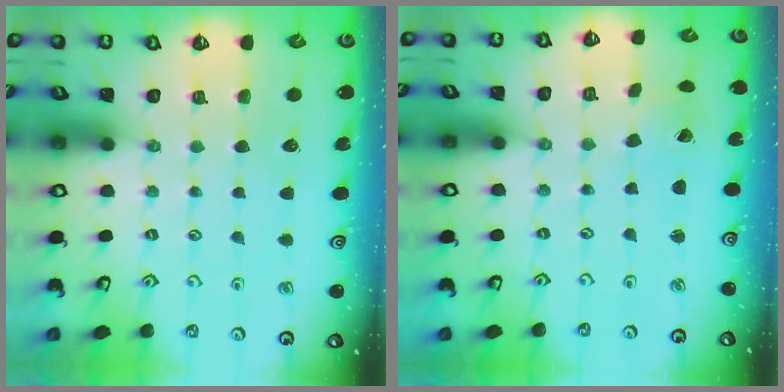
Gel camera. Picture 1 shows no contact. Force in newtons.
{"total": 1.4, "press": 1.4, "slide": 0.1}